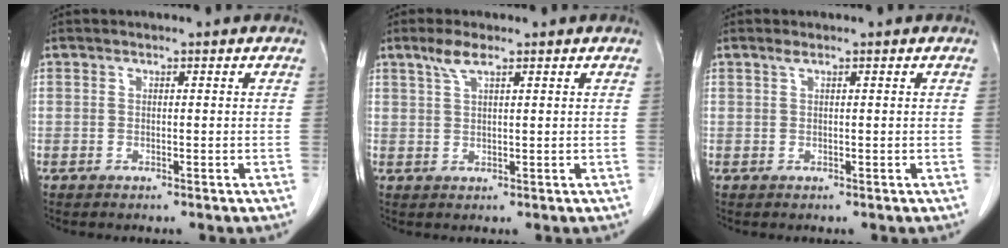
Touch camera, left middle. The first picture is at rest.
{"total": 3.0, "force": [2.0, 0.4, 2.2], "torque": [-0.053, 0.006, 0.043]}
{"total": 0.7, "force": [0.5, 0.0, 0.5], "torque": [-0.017, 0.007, 0.012]}